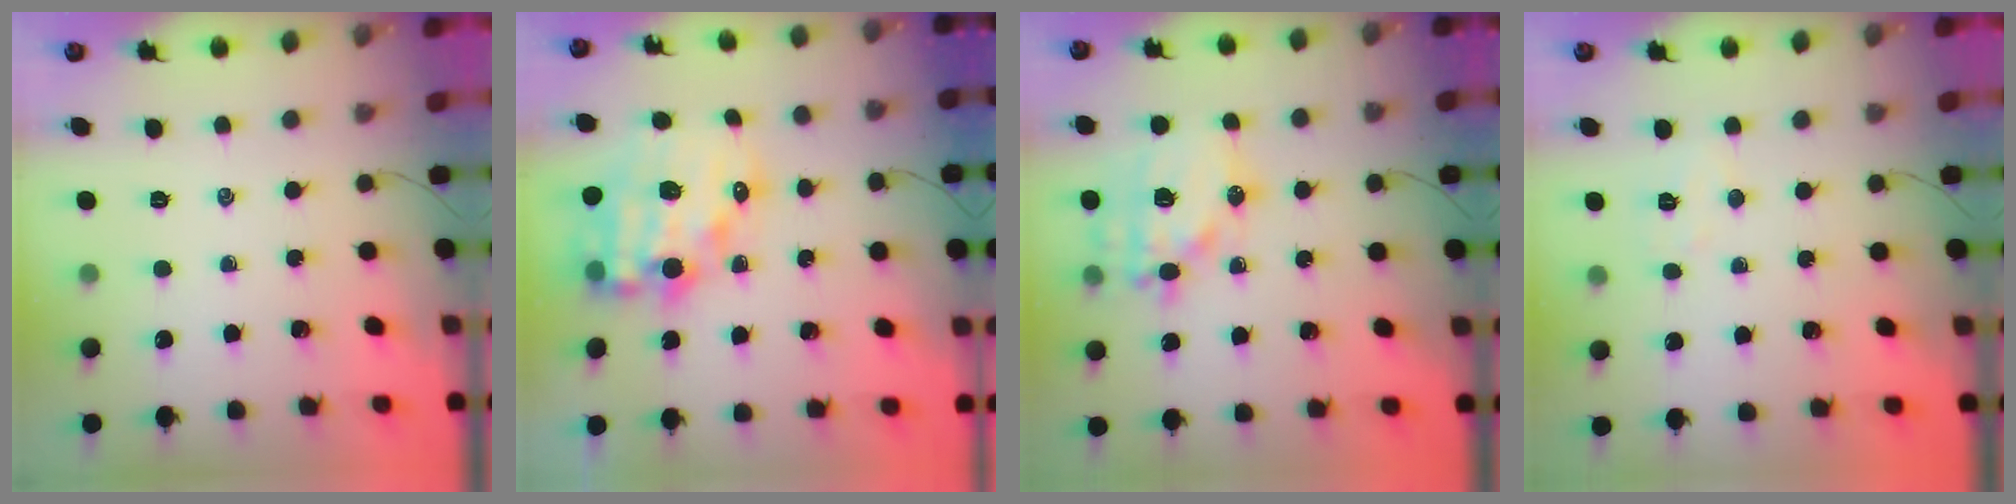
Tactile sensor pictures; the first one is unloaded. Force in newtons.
{"total": 16.1, "press": 15.8, "slide": 3.4}
{"total": 15.6, "press": 15.4, "slide": 2.8}
{"total": 4.0, "press": 3.9, "slide": 0.9}